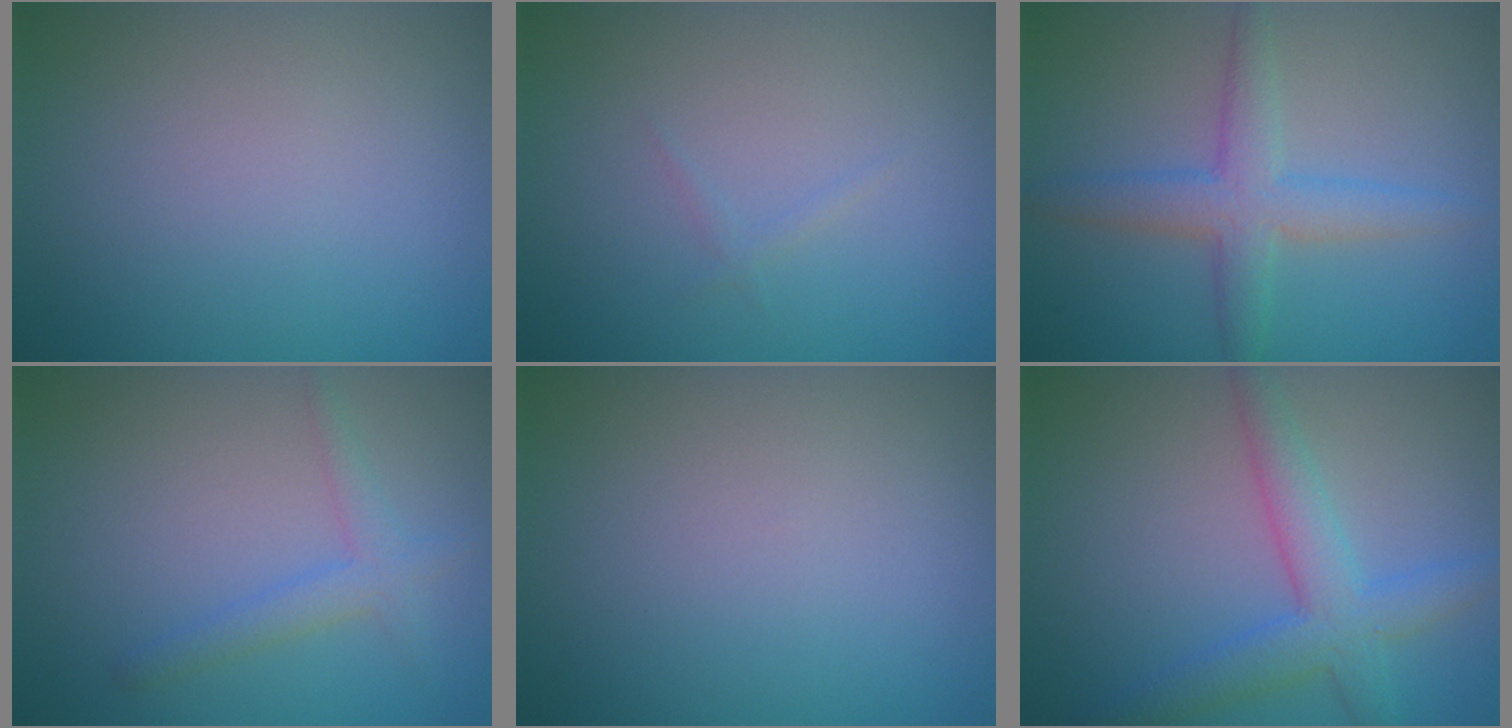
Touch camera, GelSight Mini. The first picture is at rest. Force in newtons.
{"total": 0.5, "press": 0.5, "slide": 0.1}
{"total": 4.9, "press": 4.9, "slide": 0.0}
{"total": 2.2, "press": 2.2, "slide": 0.1}
{"total": 0.0}
{"total": 4.5, "press": 4.5, "slide": 0.1}